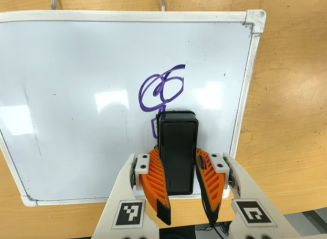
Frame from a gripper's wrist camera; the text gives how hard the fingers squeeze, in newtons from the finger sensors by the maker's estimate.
{"total": 12.8, "left": 11.6, "right": 14.0}